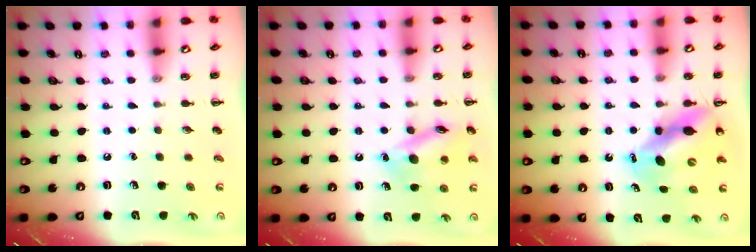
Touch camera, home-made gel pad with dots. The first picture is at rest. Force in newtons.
{"total": 13.9, "press": 13.8, "slide": 1.0}
{"total": 9.8, "press": 9.4, "slide": 2.6}